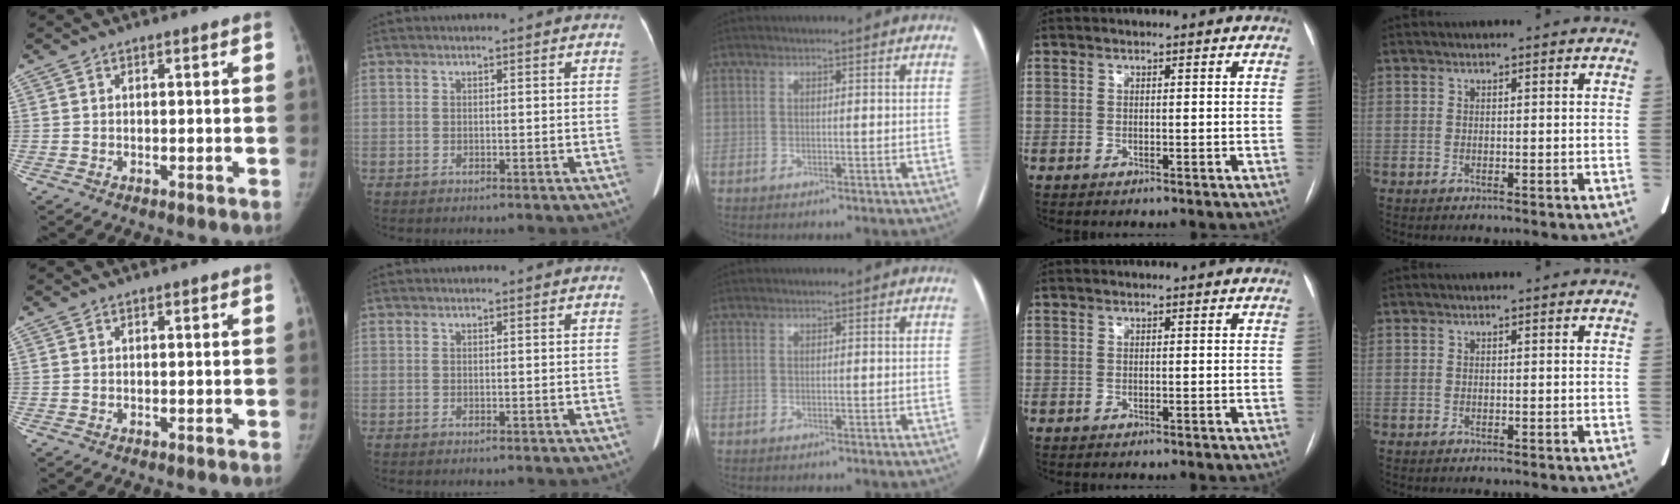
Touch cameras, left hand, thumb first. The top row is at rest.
{}